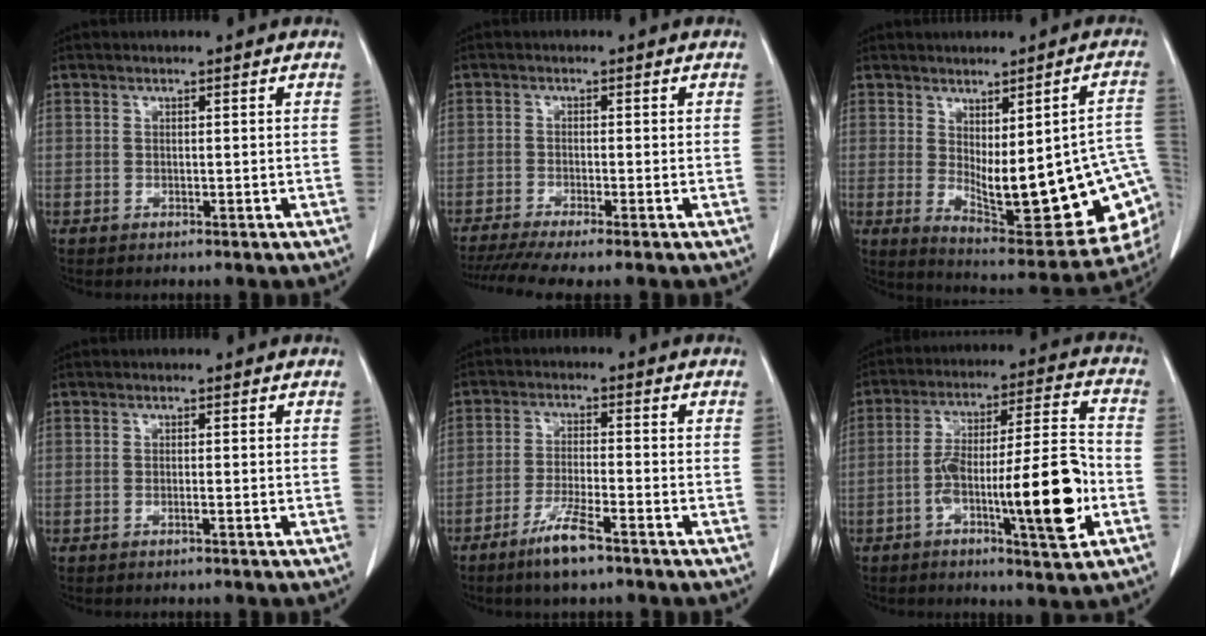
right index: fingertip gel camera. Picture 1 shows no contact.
{"total": 7.4, "force": [-5.9, -0.1, 4.4], "torque": [-0.071, -0.013, -0.098]}
{"total": 21.0, "force": [-2.6, 5.5, 20.0], "torque": [-0.198, -0.003, -0.008]}
{"total": 0.6, "force": [-0.3, -0.1, 0.6], "torque": [-0.011, 0.000, -0.003]}
{"total": 6.5, "force": [-4.4, 0.6, 4.7], "torque": [-0.097, -0.010, -0.081]}
{"total": 16.7, "force": [-5.2, 1.9, 15.8], "torque": [-0.255, 0.011, -0.078]}